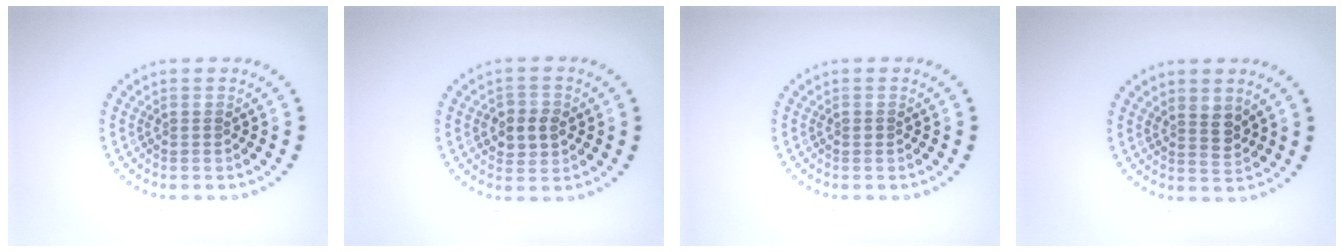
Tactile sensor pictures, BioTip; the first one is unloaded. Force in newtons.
{"total": 2.9, "press": 2.8, "slide": 0.5}
{"total": 0.6, "press": 0.6, "slide": 0.0}
{"total": 2.0, "press": 1.9, "slide": 0.8}